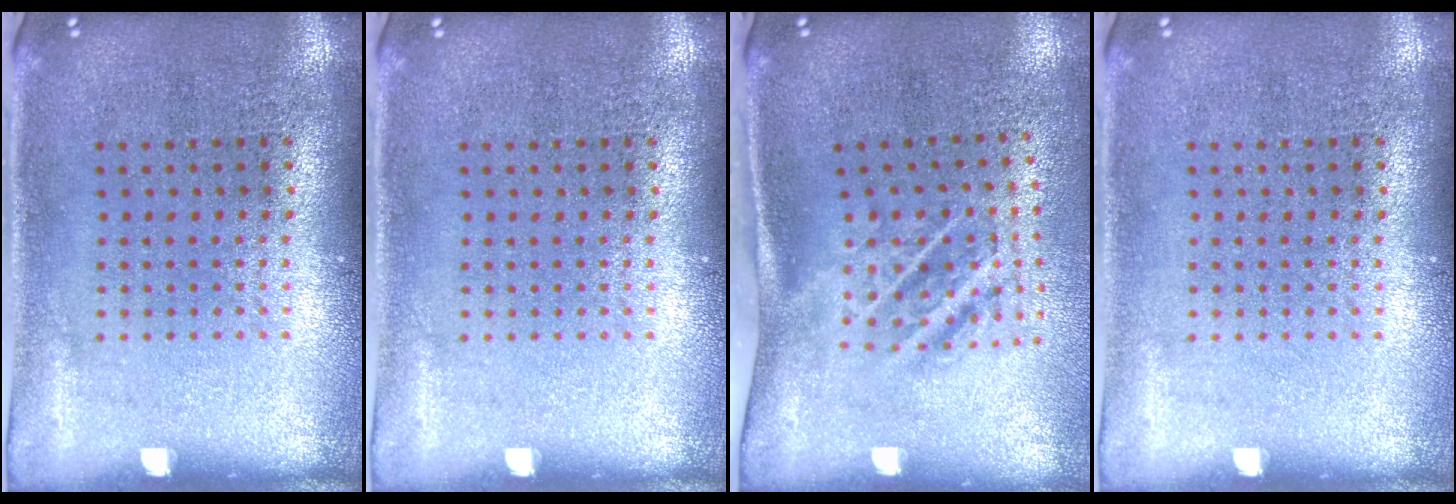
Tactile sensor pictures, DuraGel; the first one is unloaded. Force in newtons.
{"total": 0.0}
{"total": 1.8, "press": 1.2, "slide": 1.4}
{"total": 0.0}